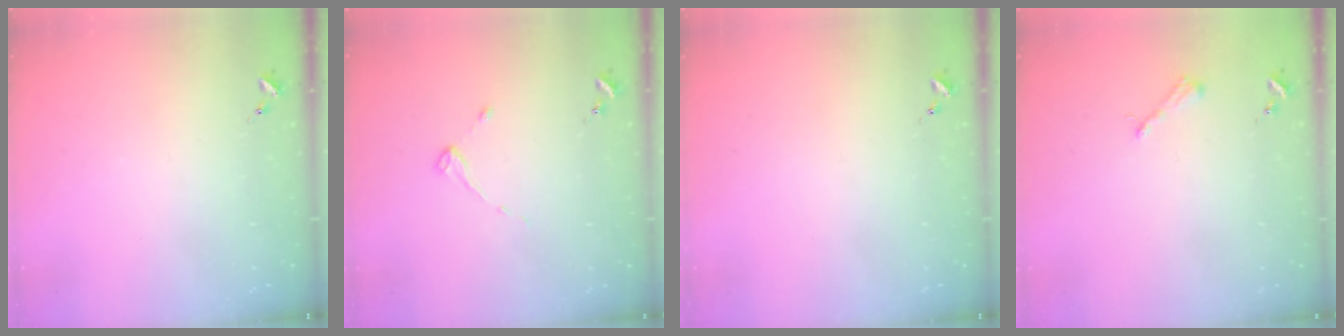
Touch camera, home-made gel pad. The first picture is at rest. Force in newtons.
{"total": 2.6, "press": 2.5, "slide": 0.4}
{"total": 0.0}
{"total": 3.6, "press": 3.6, "slide": 0.4}